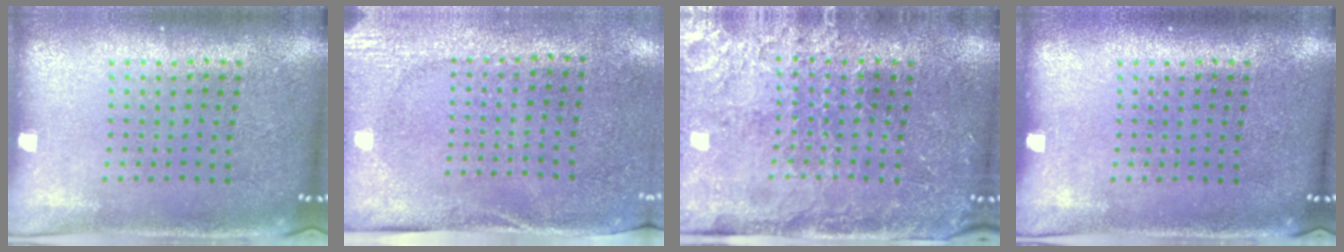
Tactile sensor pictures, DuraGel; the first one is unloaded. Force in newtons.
{"total": 2.7, "press": 2.1, "slide": 1.7}
{"total": 3.3, "press": 3.2, "slide": 0.8}
{"total": 0.0}